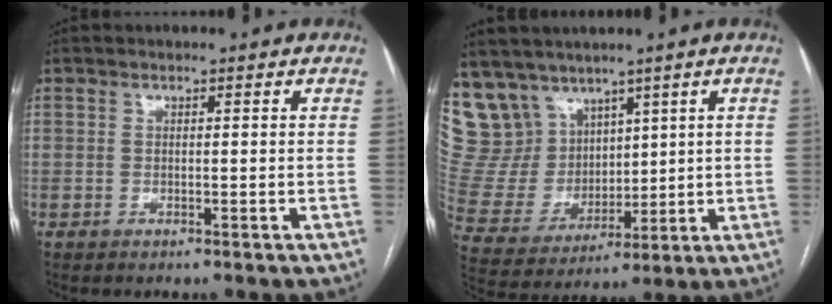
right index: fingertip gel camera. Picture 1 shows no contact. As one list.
[{"total": 14.1, "force": [10.2, 9.4, 2.8], "torque": [-0.082, 0.045, 0.221]}]